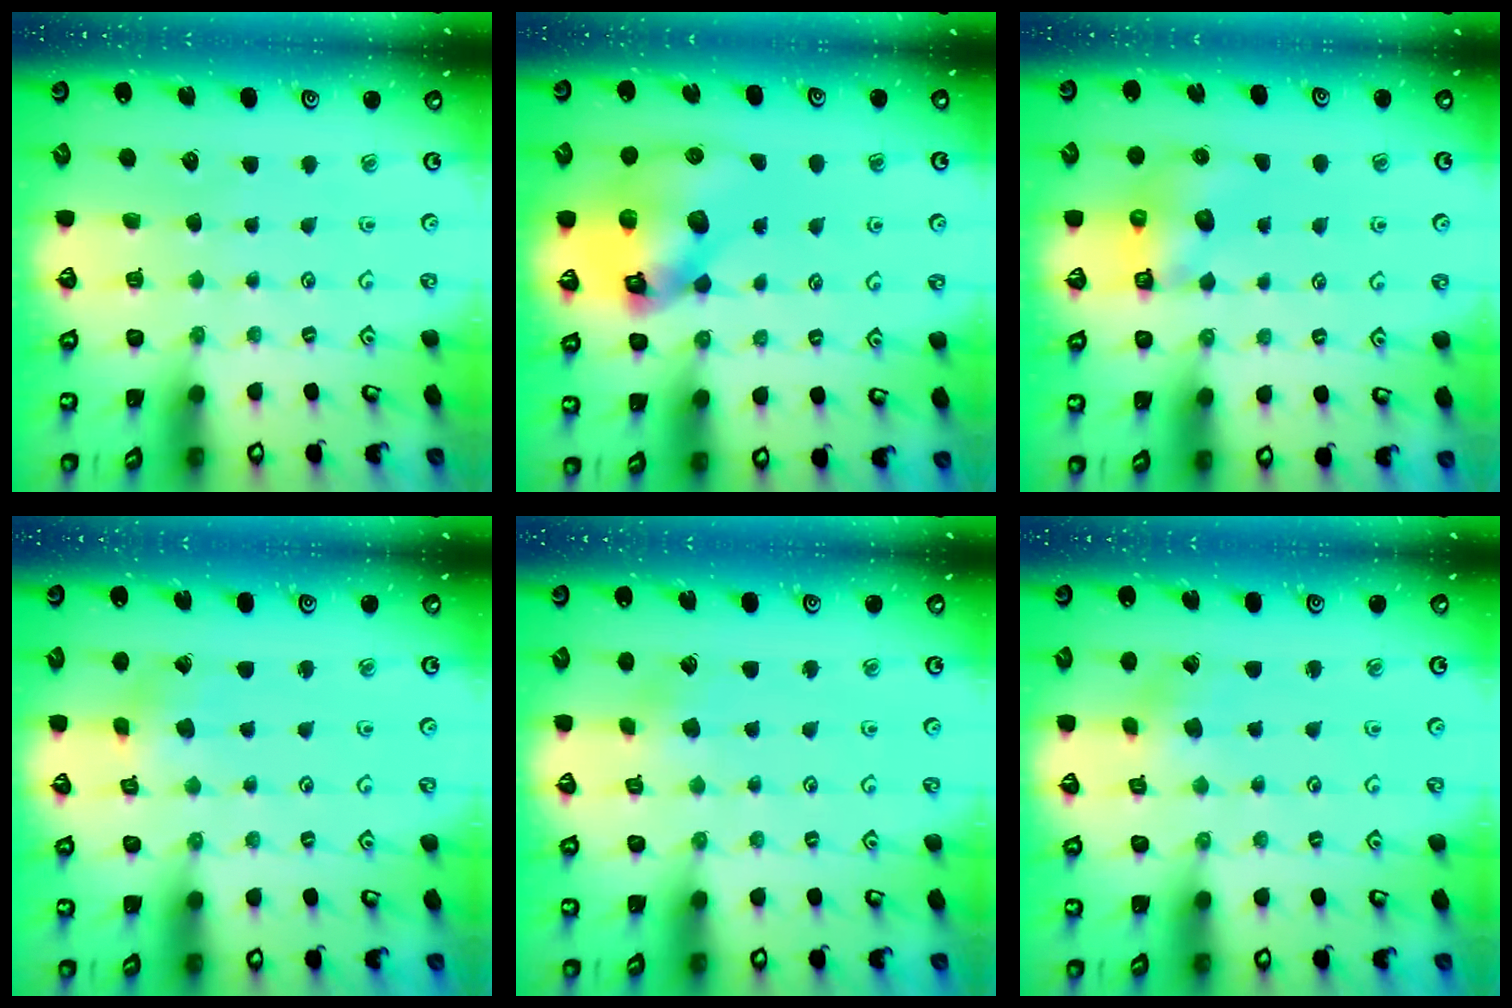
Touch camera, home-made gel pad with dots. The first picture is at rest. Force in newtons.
{"total": 17.4, "press": 17.1, "slide": 2.9}
{"total": 6.3, "press": 6.2, "slide": 0.6}
{"total": 1.5, "press": 1.5, "slide": 0.0}
{"total": 2.3, "press": 2.3, "slide": 0.1}
{"total": 2.1, "press": 2.1, "slide": 0.3}